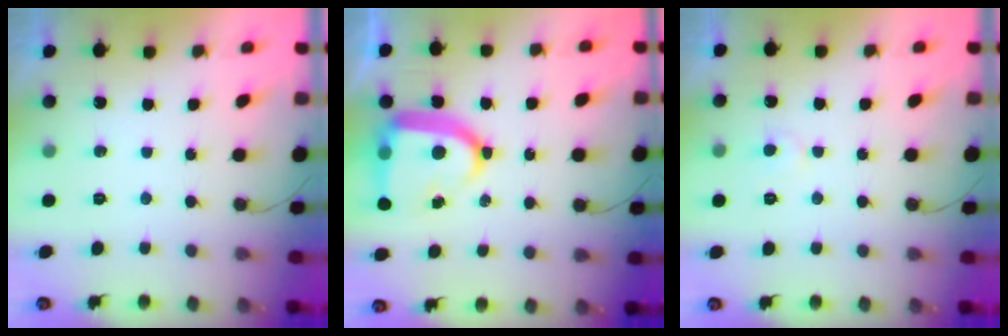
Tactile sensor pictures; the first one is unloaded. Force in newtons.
{"total": 14.6, "press": 14.6, "slide": 1.1}
{"total": 3.4, "press": 3.4, "slide": 0.3}